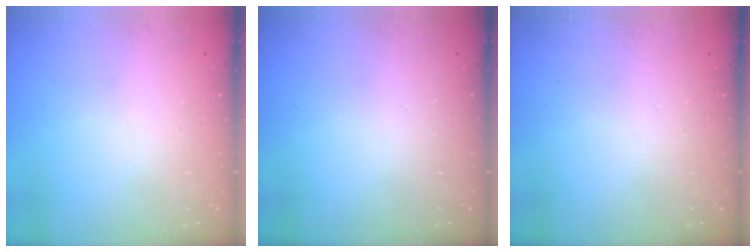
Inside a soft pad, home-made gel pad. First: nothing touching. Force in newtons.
{"total": 0.0}
{"total": 0.0}